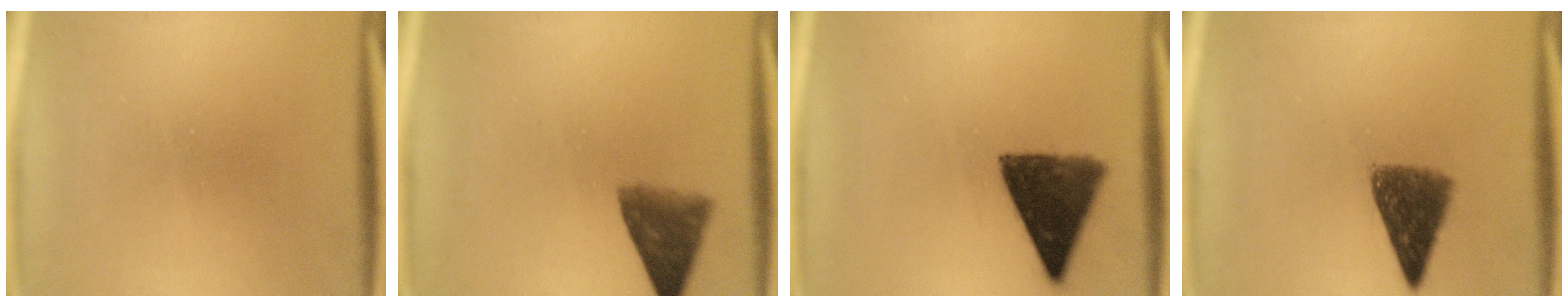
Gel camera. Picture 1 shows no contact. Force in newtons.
{"total": 6.8}
{"total": 9.2}
{"total": 7.0}